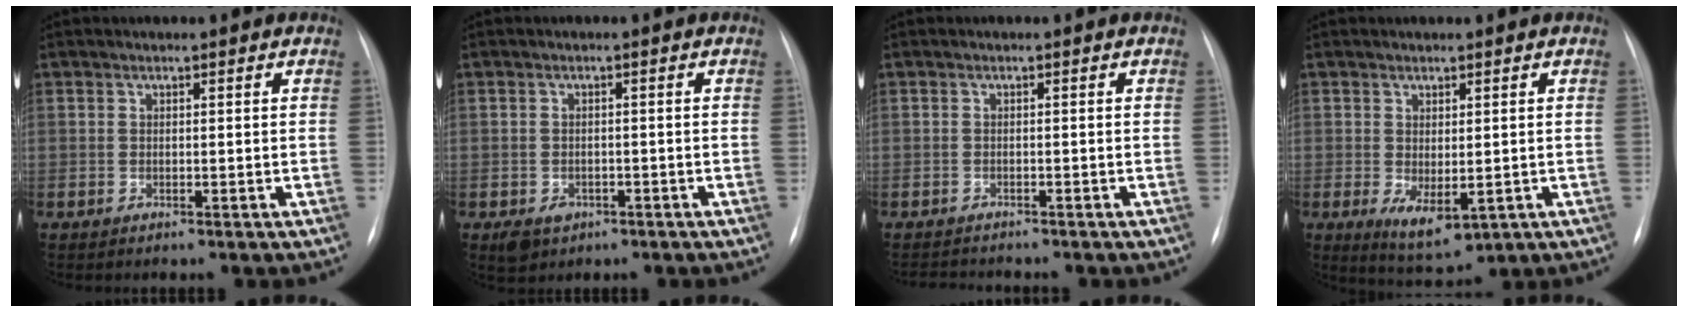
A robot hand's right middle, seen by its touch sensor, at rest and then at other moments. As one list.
[{"total": 3.2, "force": [-1.6, 2.4, 1.3], "torque": [-0.020, 0.000, -0.016]}, {"total": 2.4, "force": [-2.4, 0.0, 0.1], "torque": [-0.001, -0.012, -0.037]}, {"total": 5.6, "force": [-1.2, 2.5, 4.9], "torque": [-0.074, -0.019, 0.001]}]